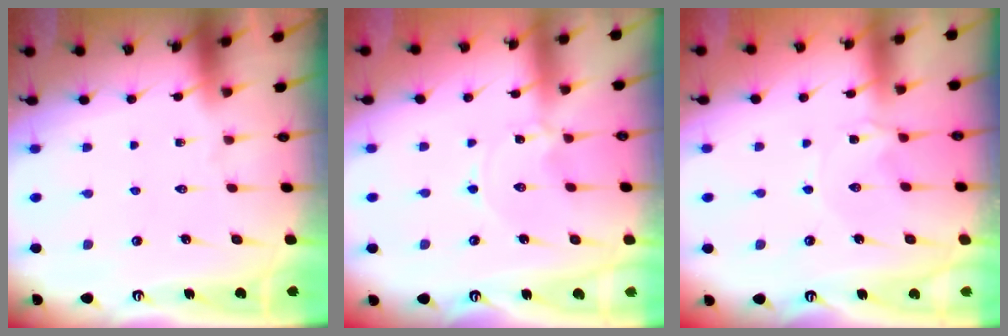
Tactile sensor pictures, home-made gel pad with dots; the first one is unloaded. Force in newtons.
{"total": 0.0}
{"total": 1.1, "press": 1.0, "slide": 0.3}